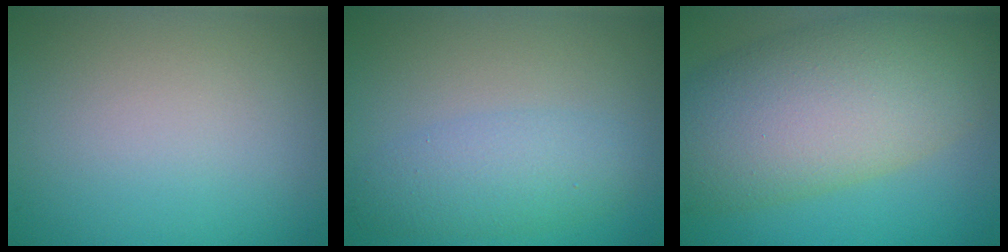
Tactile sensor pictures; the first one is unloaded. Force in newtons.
{"total": 3.4, "press": 3.4, "slide": 0.1}
{"total": 11.6, "press": 11.6, "slide": 0.5}